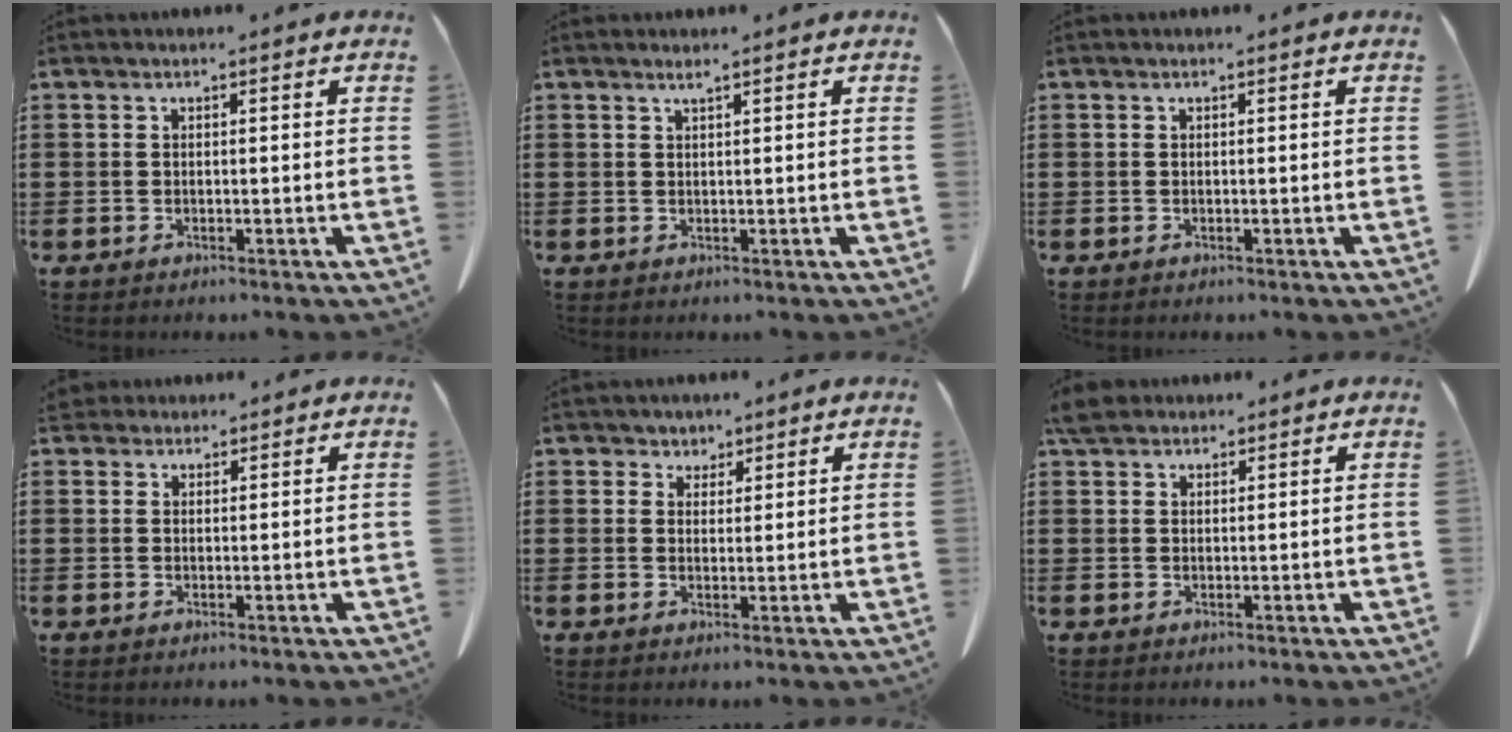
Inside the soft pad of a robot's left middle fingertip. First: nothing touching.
{"total": 1.0, "force": [0.8, -0.1, 0.6], "torque": [-0.013, -0.004, 0.016]}
{"total": 0.0}
{"total": 2.2, "force": [1.9, 0.9, 0.3], "torque": [-0.013, 0.005, 0.040]}
{"total": 2.7, "force": [2.2, 1.5, 0.1], "torque": [-0.013, 0.005, 0.043]}
{"total": 3.3, "force": [2.8, 1.3, 1.2], "torque": [-0.033, 0.005, 0.056]}